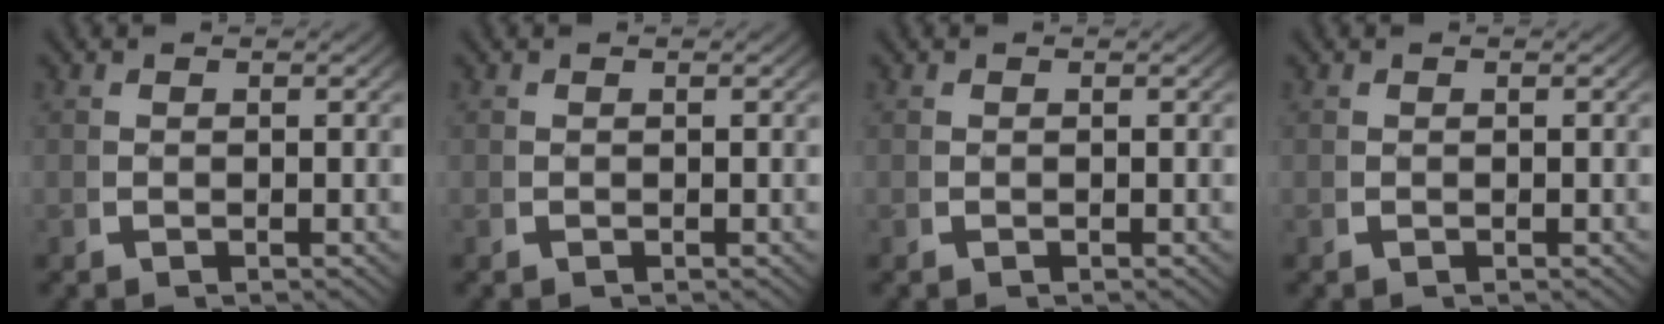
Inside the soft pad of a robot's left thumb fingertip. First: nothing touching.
{"total": 0.0}
{"total": 0.0}
{"total": 0.0}